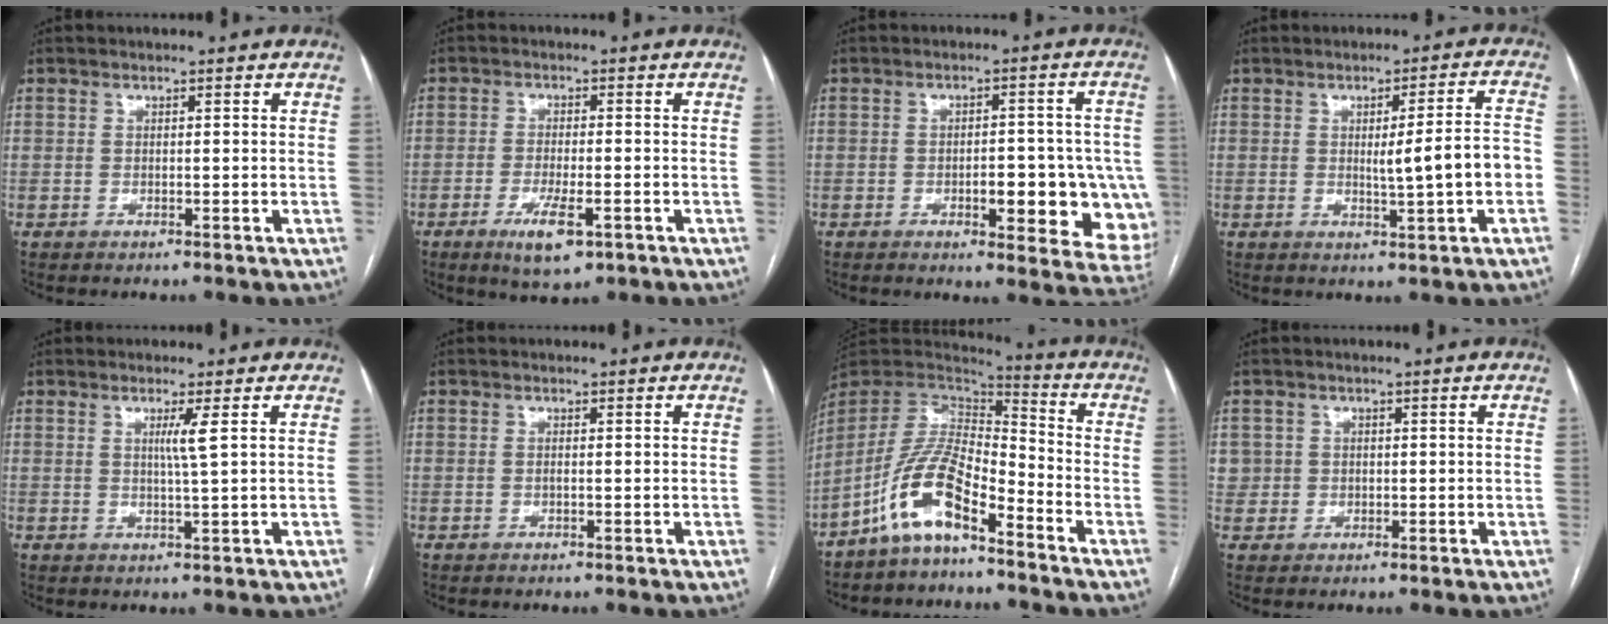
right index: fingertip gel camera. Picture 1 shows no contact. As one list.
[{"total": 6.1, "force": [-3.0, 1.5, 5.1], "torque": [-0.096, -0.010, -0.044]}, {"total": 12.4, "force": [-3.1, 4.1, 11.3], "torque": [-0.092, 0.016, -0.028]}, {"total": 7.4, "force": [-1.0, -0.1, 7.3], "torque": [-0.100, 0.006, -0.011]}, {"total": 2.5, "force": [0.8, -0.8, 2.3], "torque": [-0.043, -0.006, 0.016]}, {"total": 0.6, "force": [-0.1, 0.1, 0.6], "torque": [-0.013, 0.000, 0.000]}, {"total": 11.3, "force": [-7.1, 3.4, 8.1], "torque": [-0.178, 0.015, -0.138]}, {"total": 2.7, "force": [0.4, 2.7, 0.1], "torque": [0.013, 0.010, 0.009]}]